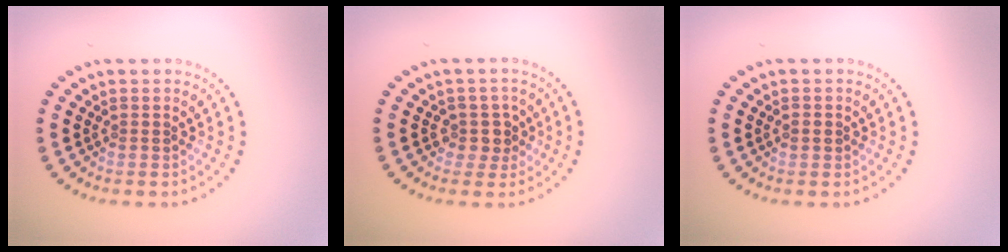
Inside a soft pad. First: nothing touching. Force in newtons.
{"total": 1.9, "press": 1.6, "slide": 1.2}
{"total": 1.0, "press": 1.0, "slide": 0.1}